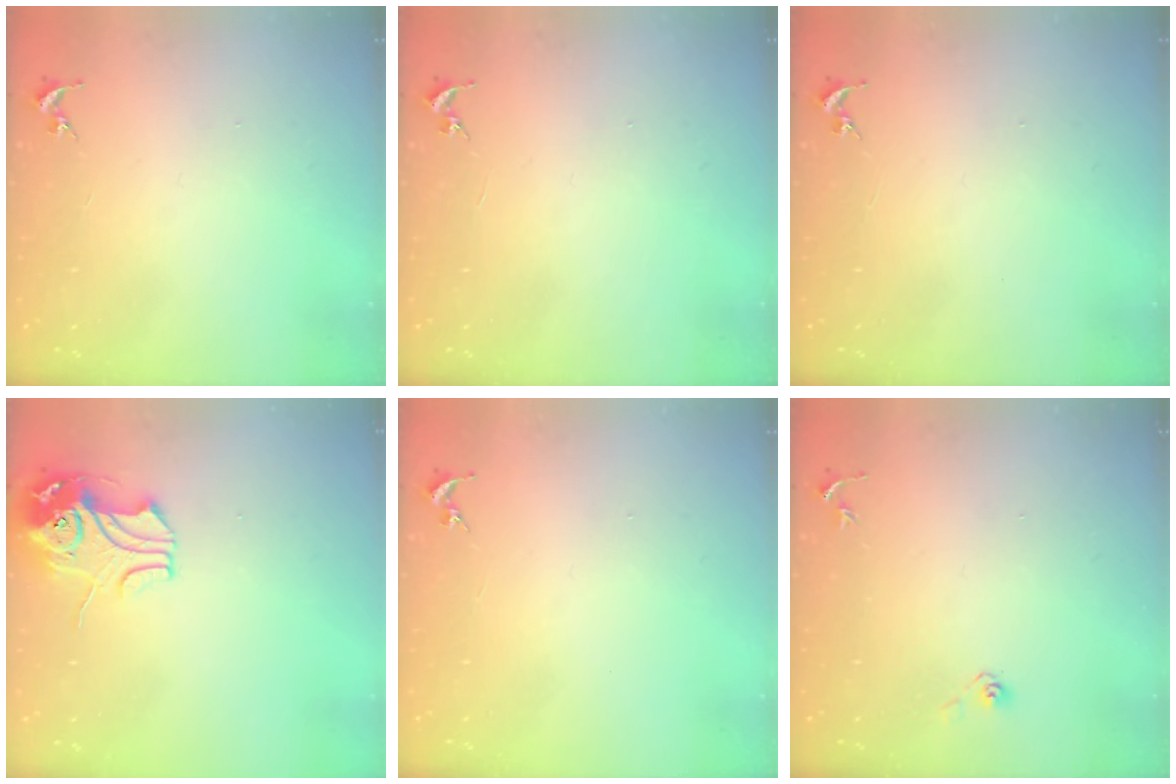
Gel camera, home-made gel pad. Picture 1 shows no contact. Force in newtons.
{"total": 0.0}
{"total": 0.0}
{"total": 10.6, "press": 10.4, "slide": 1.7}
{"total": 0.0}
{"total": 3.6, "press": 2.9, "slide": 2.1}